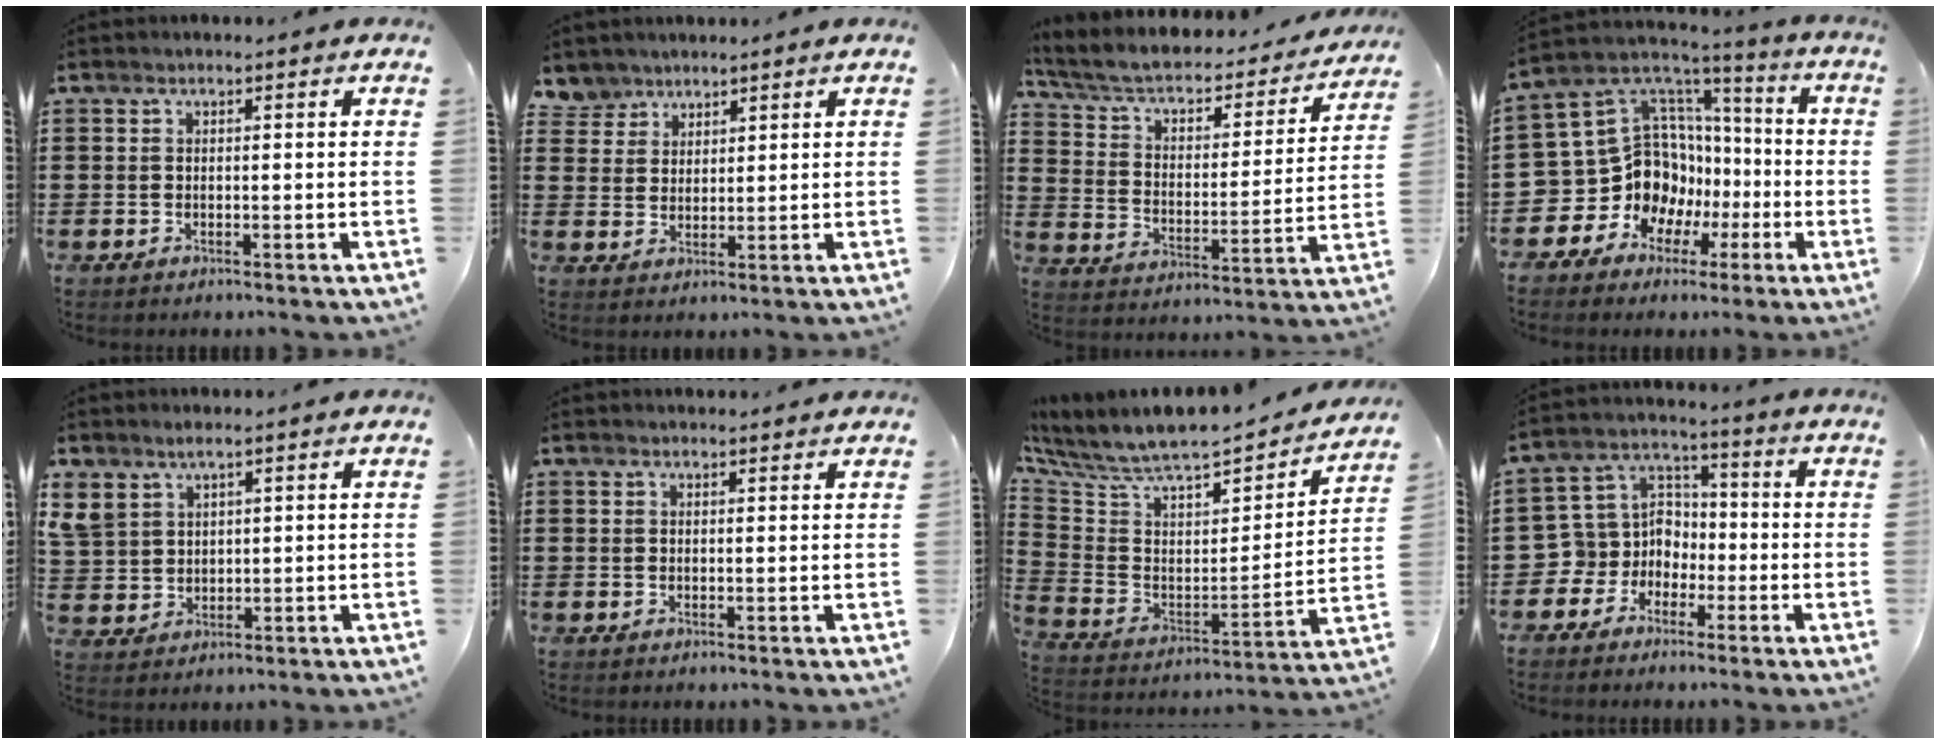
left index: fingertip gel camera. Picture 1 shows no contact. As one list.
[{"total": 3.7, "force": [2.9, 2.3, -0.1], "torque": [-0.017, 0.002, 0.056]}, {"total": 4.4, "force": [3.0, 2.1, 2.4], "torque": [-0.063, -0.027, 0.042]}, {"total": 13.1, "force": [-1.9, 12.0, 5.0], "torque": [-0.150, -0.026, -0.020]}, {"total": 3.3, "force": [2.2, 2.1, 1.1], "torque": [-0.033, 0.007, 0.040]}, {"total": 0.9, "force": [0.9, 0.1, 0.1], "torque": [-0.003, -0.001, 0.018]}, {"total": 7.4, "force": [6.4, 2.0, 3.2], "torque": [-0.097, -0.060, 0.105]}, {"total": 6.6, "force": [-2.2, 6.1, 0.6], "torque": [-0.057, -0.004, -0.049]}]